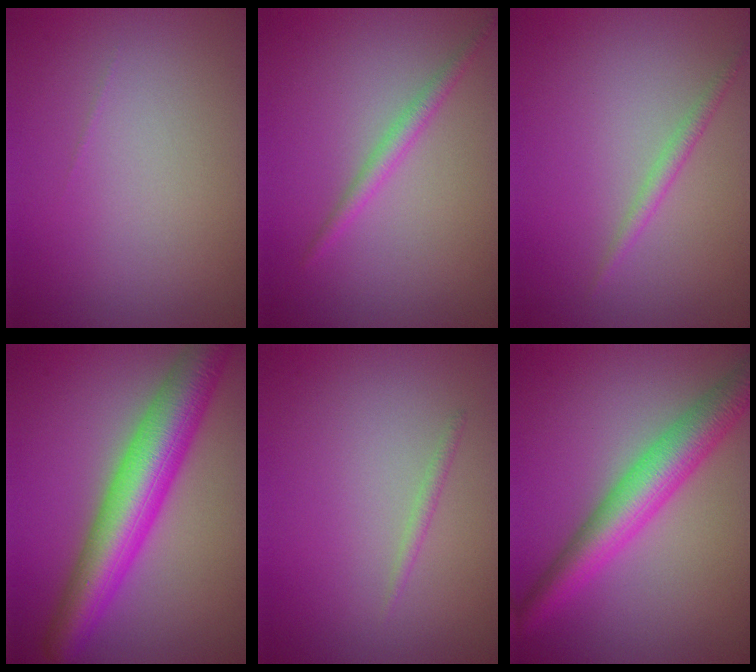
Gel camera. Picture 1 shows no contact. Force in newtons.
{"total": 1.6, "press": 1.6, "slide": 0.1}
{"total": 1.3, "press": 1.3, "slide": 0.1}
{"total": 8.6, "press": 8.6, "slide": 0.1}
{"total": 0.7, "press": 0.7, "slide": 0.1}
{"total": 6.0, "press": 6.0, "slide": 0.1}